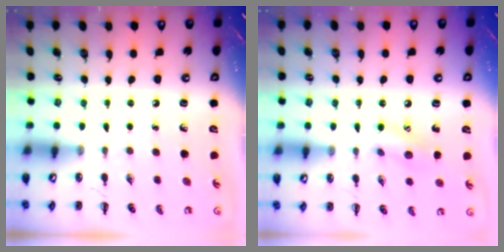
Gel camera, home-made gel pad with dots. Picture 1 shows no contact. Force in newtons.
{"total": 8.9, "press": 8.9, "slide": 0.5}